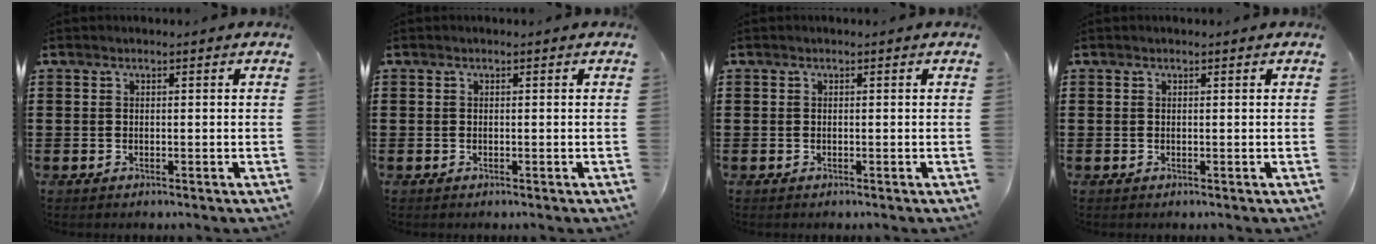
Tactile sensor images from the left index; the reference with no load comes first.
{"total": 0.0}
{"total": 0.0}
{"total": 0.0}